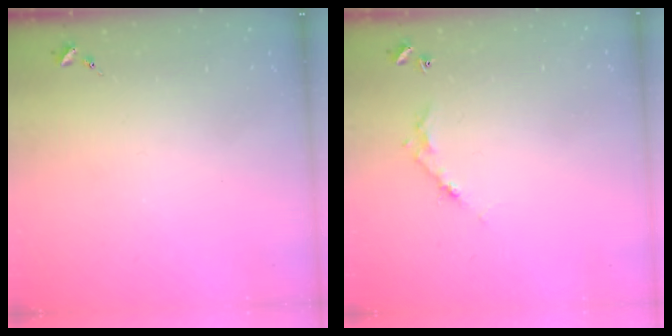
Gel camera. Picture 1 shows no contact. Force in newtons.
{"total": 5.2, "press": 5.2, "slide": 0.3}